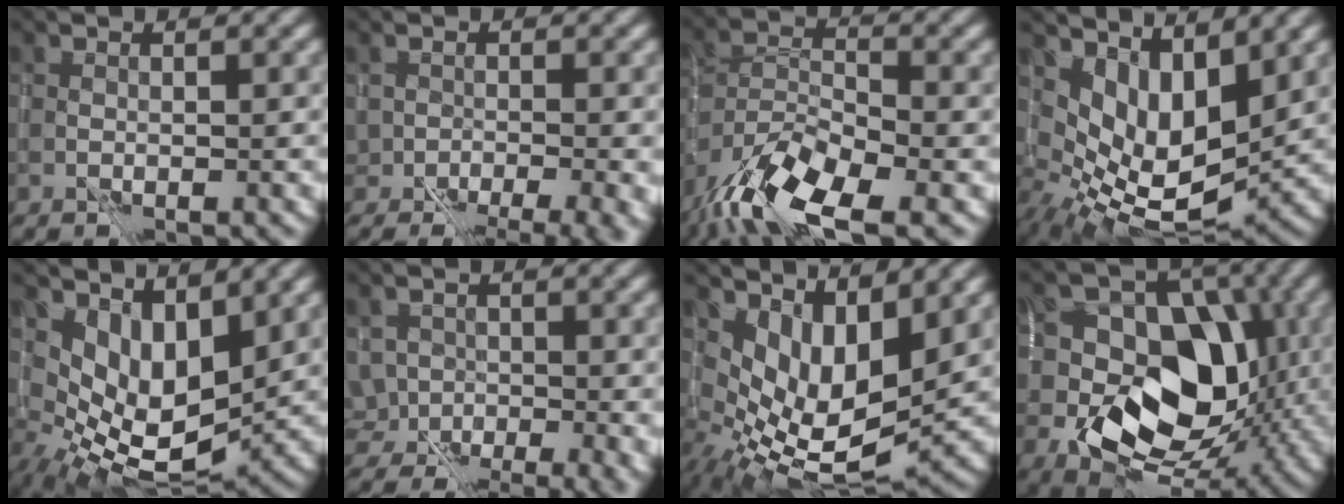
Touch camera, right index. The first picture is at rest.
{"total": 6.7, "force": [-4.1, 2.7, 4.6], "torque": [-0.052, -0.013, -0.049]}
{"total": 10.0, "force": [-6.8, 3.2, 6.6], "torque": [-0.118, -0.005, -0.134]}
{"total": 7.1, "force": [2.9, 3.4, 5.5], "torque": [-0.104, -0.023, 0.068]}
{"total": 6.4, "force": [2.7, 3.2, 4.9], "torque": [-0.093, -0.022, 0.058]}
{"total": 7.0, "force": [-2.5, 5.1, 4.2], "torque": [-0.049, -0.012, -0.031]}
{"total": 8.3, "force": [2.4, 3.8, 6.9], "torque": [-0.131, -0.024, 0.057]}
{"total": 12.4, "force": [-0.6, 8.9, 8.7], "torque": [-0.113, 0.003, -0.020]}